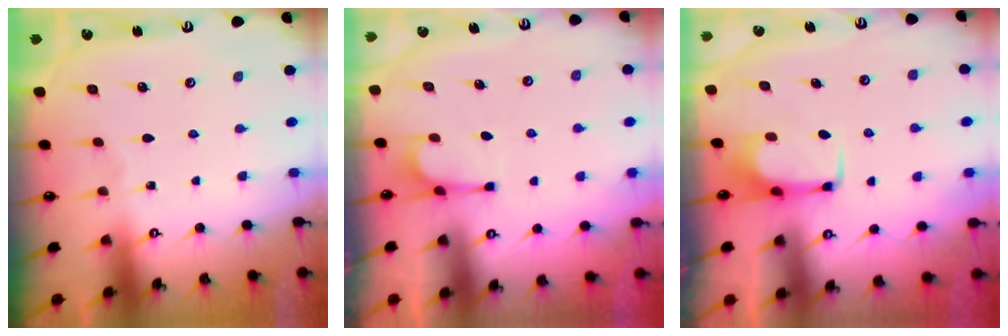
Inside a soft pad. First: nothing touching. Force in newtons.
{"total": 1.0, "press": 0.3, "slide": 1.0}
{"total": 1.6, "press": 1.5, "slide": 0.3}